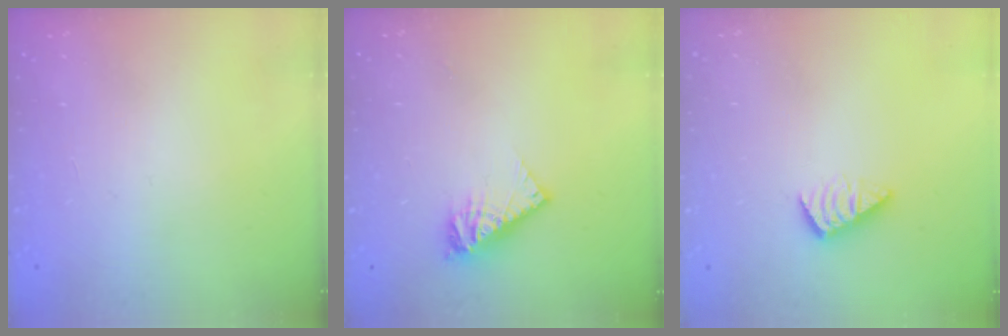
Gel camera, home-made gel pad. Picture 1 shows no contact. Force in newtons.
{"total": 8.6, "press": 8.6, "slide": 0.6}
{"total": 3.7, "press": 3.7, "slide": 0.4}